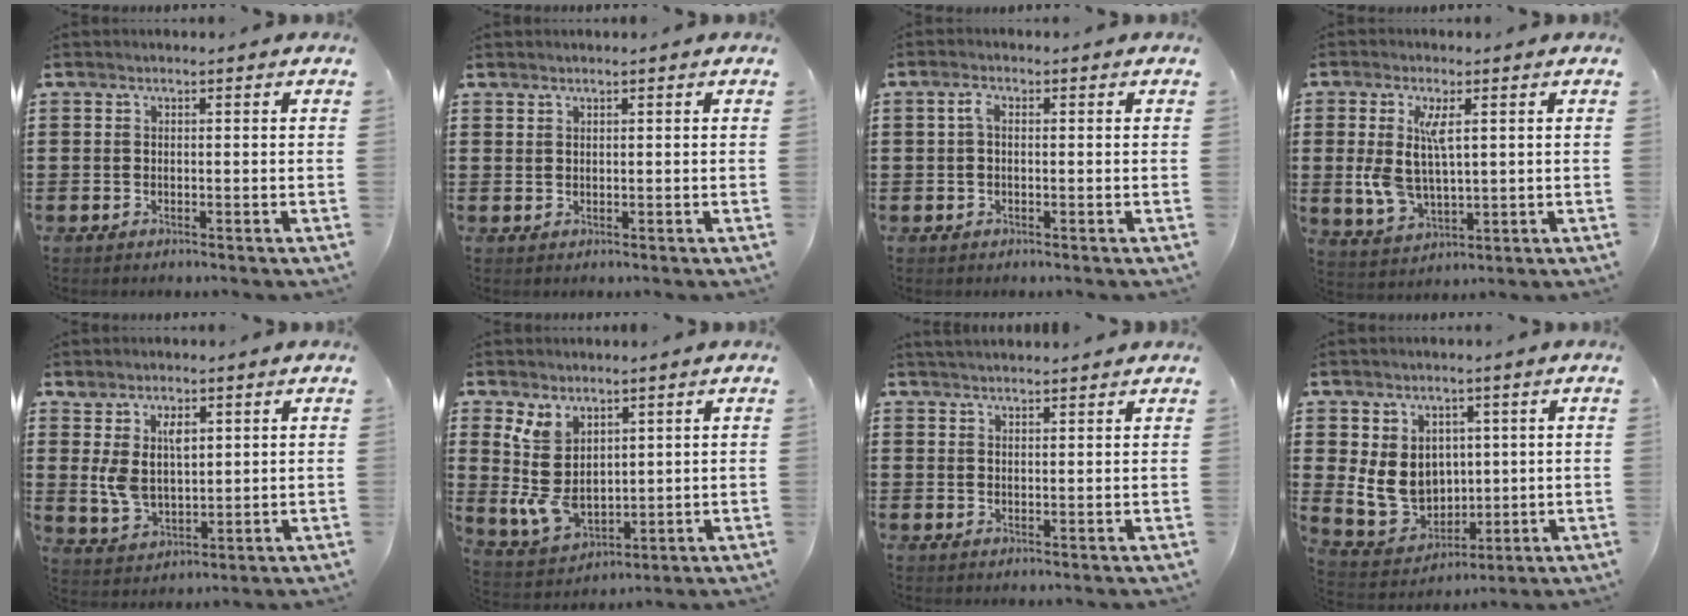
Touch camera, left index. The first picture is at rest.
{"total": 0.7, "force": [0.6, 0.3, 0.2], "torque": [-0.005, 0.001, 0.013]}
{"total": 2.2, "force": [0.1, 1.0, 1.9], "torque": [-0.048, 0.003, -0.002]}
{"total": 7.7, "force": [1.5, 4.0, 6.4], "torque": [-0.150, 0.003, 0.021]}
{"total": 6.0, "force": [2.0, 3.5, 4.4], "torque": [-0.093, 0.004, 0.034]}
{"total": 8.5, "force": [2.7, 5.9, 5.5], "torque": [-0.140, -0.004, 0.052]}
{"total": 1.8, "force": [1.8, 0.1, 0.4], "torque": [-0.011, 0.003, 0.035]}
{"total": 8.7, "force": [0.6, 7.6, 4.2], "torque": [-0.111, 0.006, 0.014]}